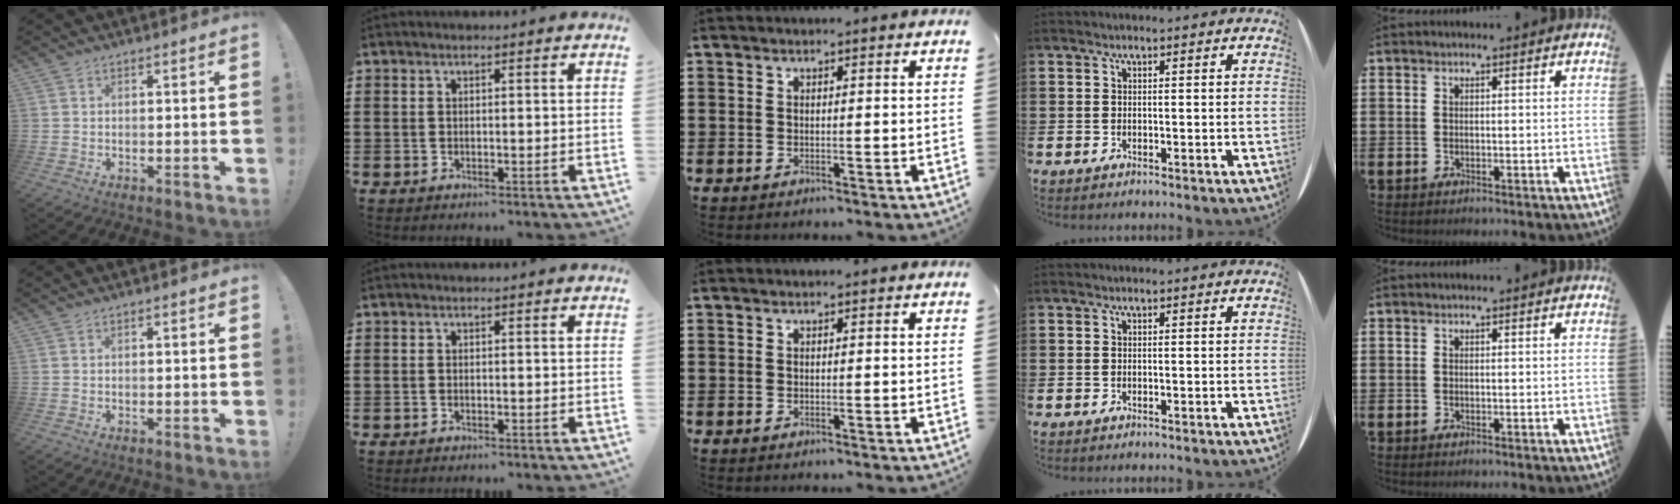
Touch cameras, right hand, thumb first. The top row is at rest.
{}